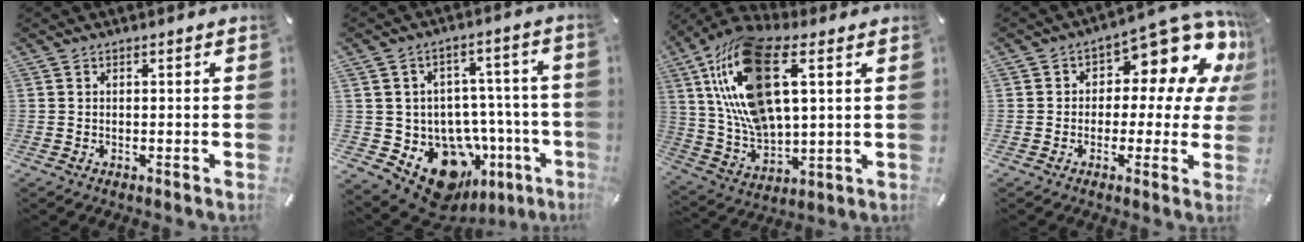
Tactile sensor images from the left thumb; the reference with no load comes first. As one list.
[{"total": 16.0, "force": [-8.4, 10.8, 8.3], "torque": [-0.121, 0.040, -0.121]}, {"total": 19.6, "force": [7.6, 9.6, 15.3], "torque": [-0.347, -0.018, 0.132]}, {"total": 11.2, "force": [6.5, 6.1, 6.8], "torque": [-0.088, -0.061, 0.108]}]